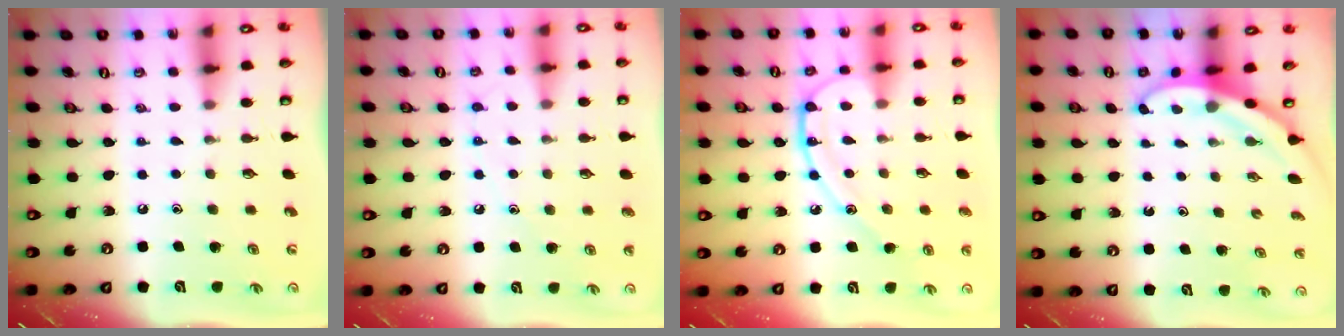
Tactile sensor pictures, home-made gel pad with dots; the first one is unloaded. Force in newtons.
{"total": 6.7, "press": 6.7, "slide": 0.6}
{"total": 11.5, "press": 11.5, "slide": 0.4}
{"total": 3.3, "press": 3.3, "slide": 0.2}